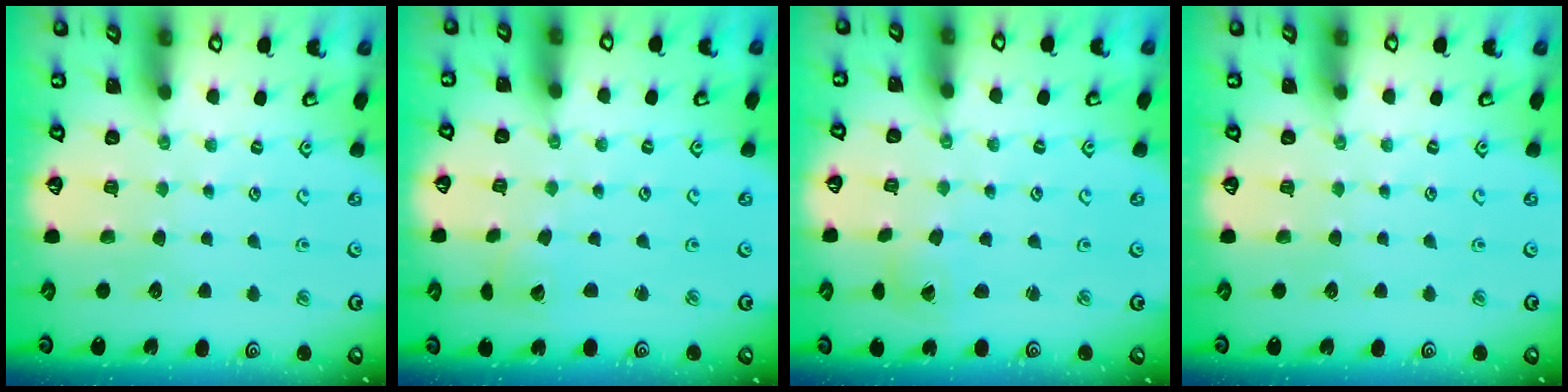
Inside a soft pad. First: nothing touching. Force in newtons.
{"total": 2.5, "press": 2.5, "slide": 0.1}
{"total": 2.1, "press": 2.1, "slide": 0.1}
{"total": 0.0}